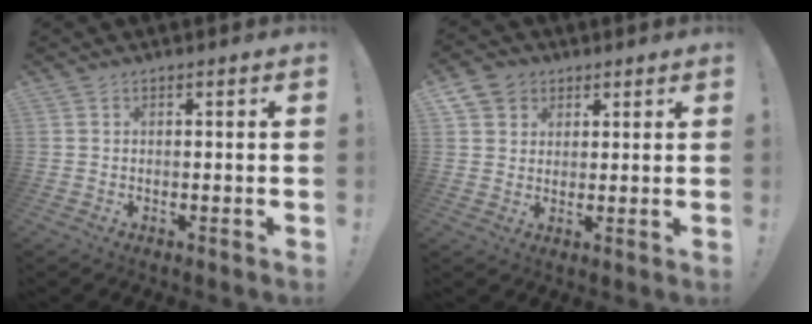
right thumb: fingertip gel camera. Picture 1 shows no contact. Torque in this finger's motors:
{"motor_torque": [-0.11, 0.12, 0.09, -0.05, 0.00]}